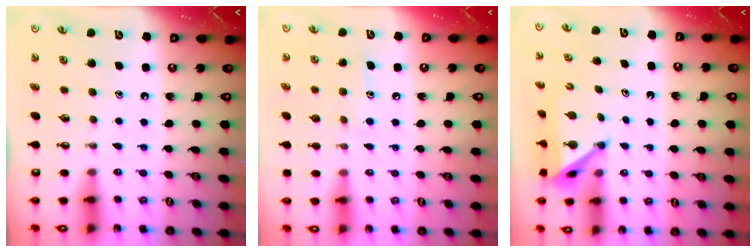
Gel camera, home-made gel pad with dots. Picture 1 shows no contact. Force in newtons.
{"total": 7.3, "press": 7.3, "slide": 0.3}
{"total": 4.9, "press": 4.9, "slide": 0.6}